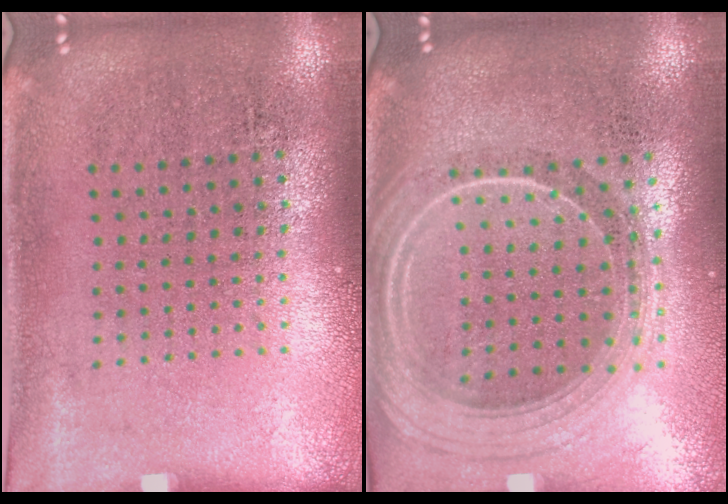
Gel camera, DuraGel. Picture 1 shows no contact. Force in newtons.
{"total": 2.3, "press": 2.0, "slide": 1.2}